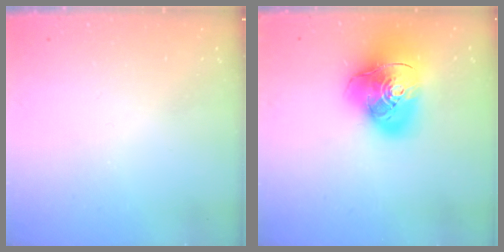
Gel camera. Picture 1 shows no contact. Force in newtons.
{"total": 19.4, "press": 19.2, "slide": 2.5}